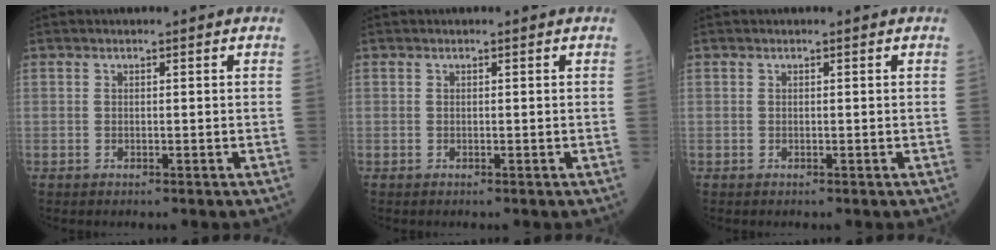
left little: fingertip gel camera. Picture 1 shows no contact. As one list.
[{"total": 0.0}, {"total": 0.0}]